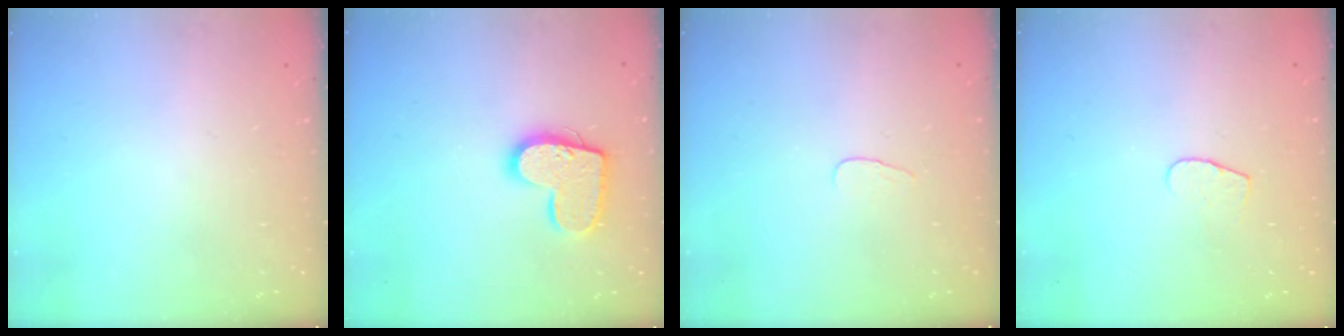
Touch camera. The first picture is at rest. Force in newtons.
{"total": 14.3, "press": 14.3, "slide": 0.8}
{"total": 2.8, "press": 2.8, "slide": 0.3}
{"total": 4.6, "press": 4.6, "slide": 0.4}